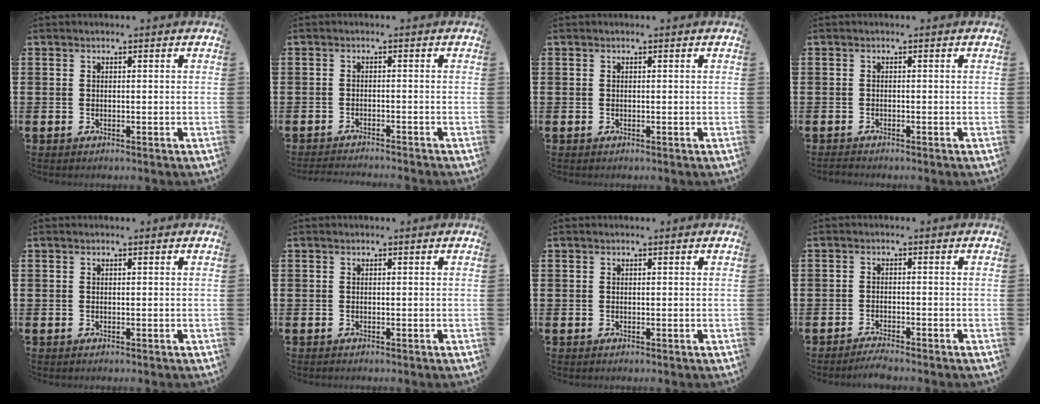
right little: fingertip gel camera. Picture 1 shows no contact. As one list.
[{"total": 1.4, "force": [-1.4, -0.2, 0.1], "torque": [-0.002, 0.002, -0.028]}, {"total": 0.0}, {"total": 0.7, "force": [-0.6, 0.1, 0.2], "torque": [-0.005, -0.001, -0.013]}, {"total": 0.0}, {"total": 0.0}, {"total": 0.0}, {"total": 1.7, "force": [-1.6, 0.0, 0.5], "torque": [-0.011, 0.004, -0.032]}]